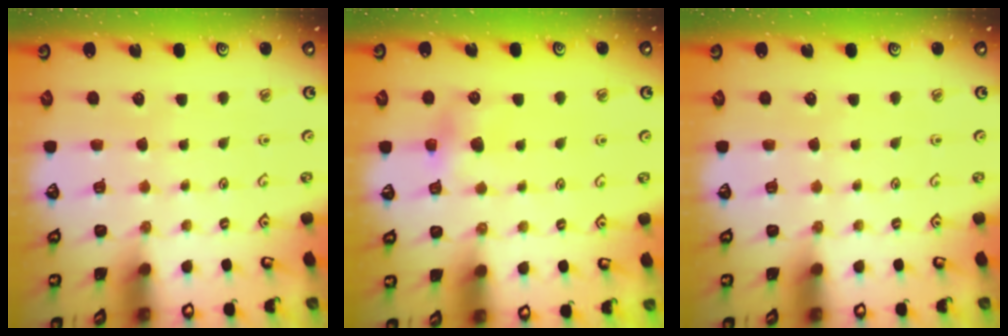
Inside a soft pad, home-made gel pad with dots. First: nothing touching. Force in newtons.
{"total": 5.4, "press": 5.3, "slide": 0.6}
{"total": 0.0}